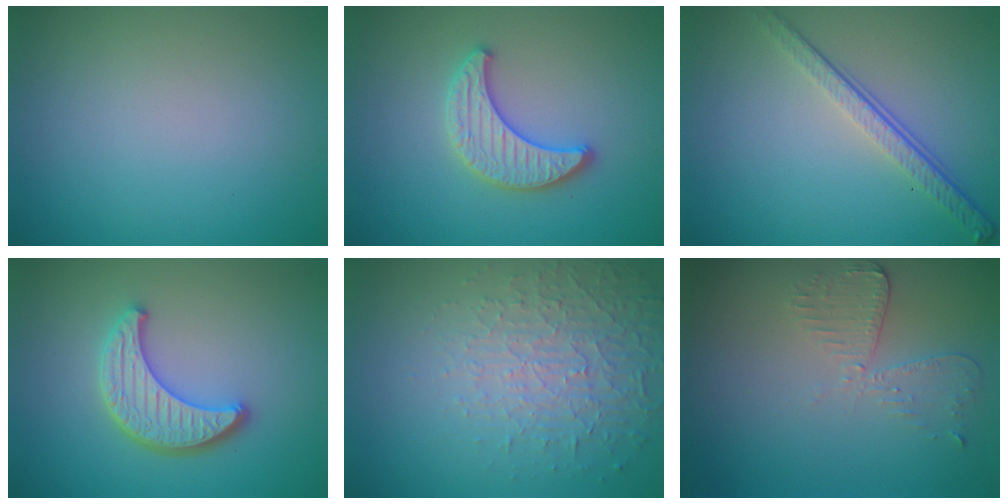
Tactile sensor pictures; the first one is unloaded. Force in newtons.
{"total": 3.2, "press": 3.2, "slide": 0.3}
{"total": 4.0, "press": 2.8, "slide": 2.9}
{"total": 4.1, "press": 3.6, "slide": 1.9}
{"total": 4.8, "press": 3.1, "slide": 3.6}
{"total": 2.7, "press": 2.4, "slide": 1.2}